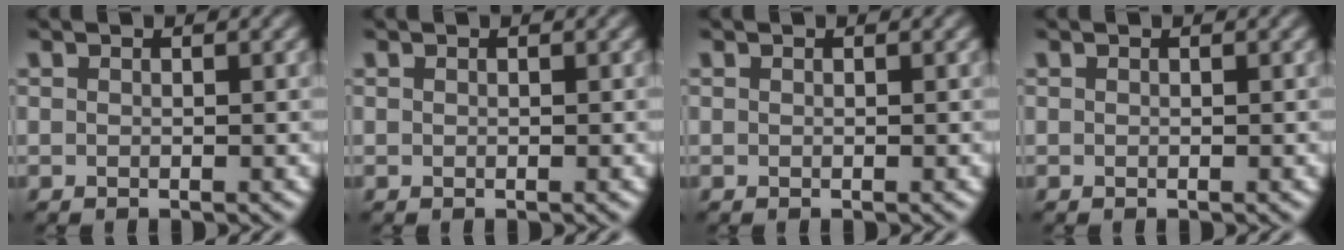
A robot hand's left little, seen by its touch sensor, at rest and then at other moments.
{"total": 0.0}
{"total": 0.0}
{"total": 0.0}